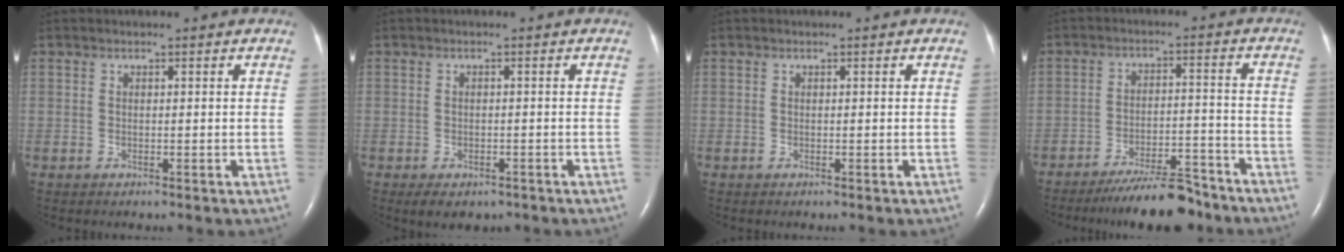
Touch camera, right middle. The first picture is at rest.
{"total": 4.2, "force": [-2.9, 2.4, 2.0], "torque": [-0.022, -0.003, -0.036]}
{"total": 0.0}
{"total": 10.1, "force": [-9.0, 1.5, 4.3], "torque": [-0.061, -0.002, -0.146]}